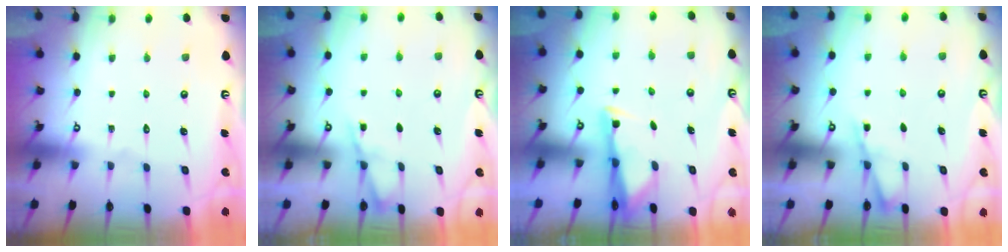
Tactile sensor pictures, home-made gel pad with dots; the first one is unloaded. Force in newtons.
{"total": 2.2, "press": 2.1, "slide": 0.4}
{"total": 2.8, "press": 2.8, "slide": 0.4}
{"total": 2.9, "press": 2.9, "slide": 0.4}